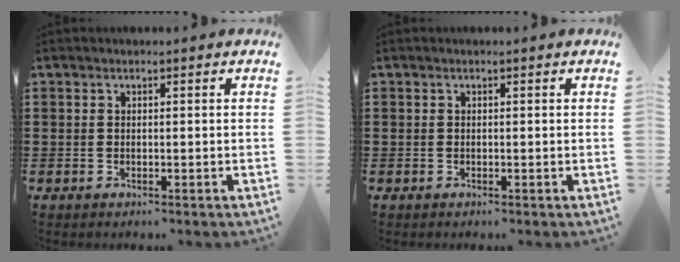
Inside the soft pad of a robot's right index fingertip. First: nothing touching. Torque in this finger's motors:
{"motor_torque": [-0.60, 0.52, 0.00, 0.00]}